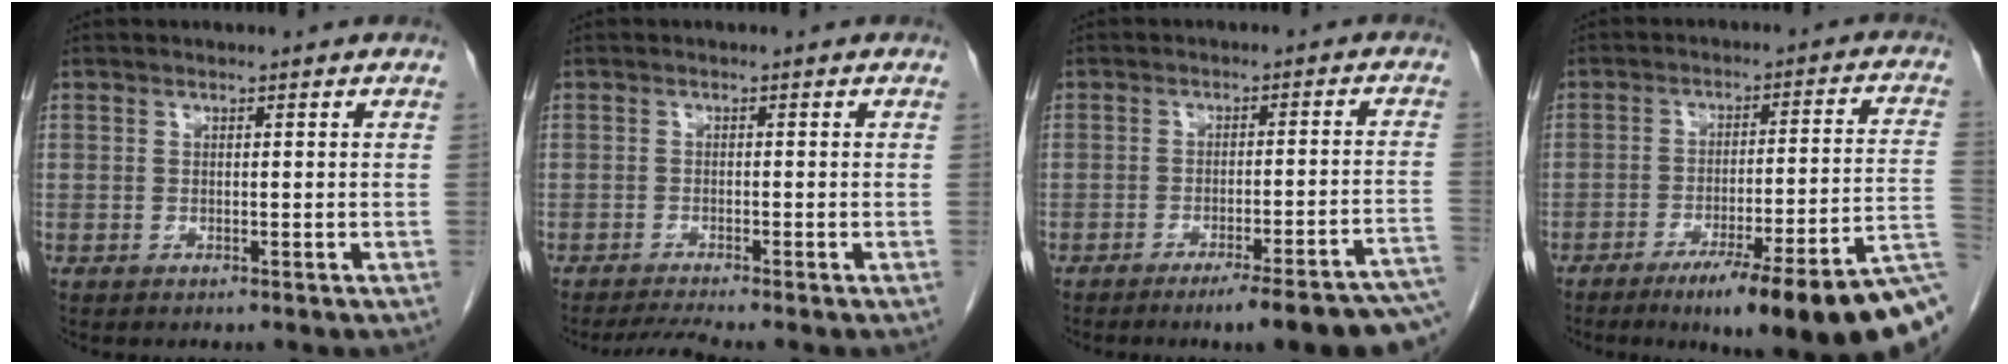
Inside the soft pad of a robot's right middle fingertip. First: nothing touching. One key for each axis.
{"total": 2.8, "fx": -2.4, "fy": -0.9, "fz": 1.0, "tx": -0.025, "ty": -0.013, "tz": -0.047}
{"total": 14.5, "fx": -12.1, "fy": -0.5, "fz": 8.1, "tx": -0.043, "ty": 0.008, "tz": -0.152}
{"total": 20.4, "fx": -13.4, "fy": 1.3, "fz": 15.4, "tx": -0.119, "ty": 0.008, "tz": -0.191}